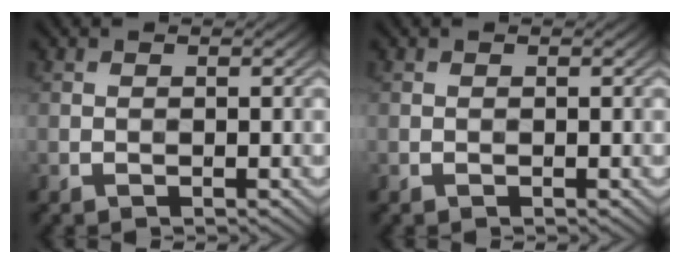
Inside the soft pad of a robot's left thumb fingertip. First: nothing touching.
{"total": 0.0}